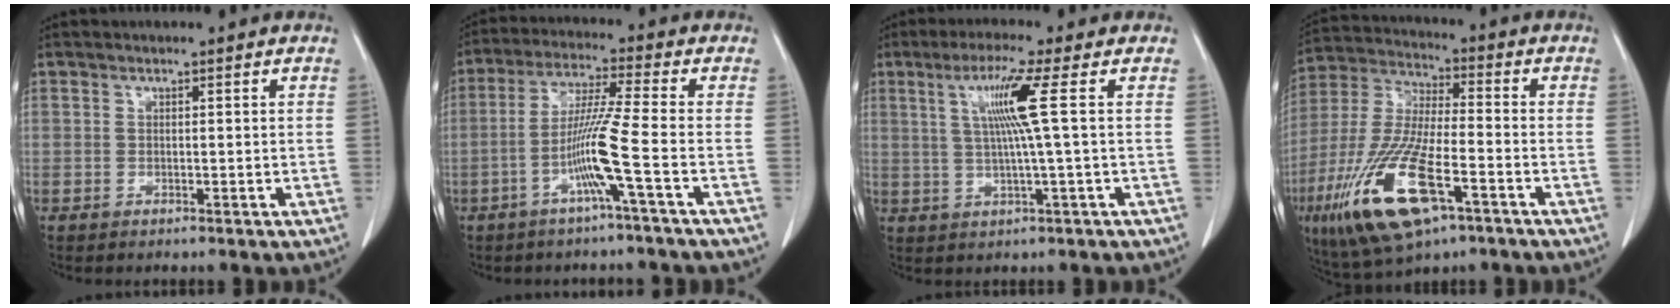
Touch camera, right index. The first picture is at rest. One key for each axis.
{"total": 8.5, "fx": -3.0, "fy": -1.9, "fz": 7.7, "tx": -0.149, "ty": -0.001, "tz": -0.059}
{"total": 7.1, "fx": 1.6, "fy": -1.7, "fz": 6.7, "tx": -0.128, "ty": 0.006, "tz": 0.039}
{"total": 17.8, "fx": -8.2, "fy": 4.5, "fz": 15.2, "tx": -0.339, "ty": -0.031, "tz": -0.146}